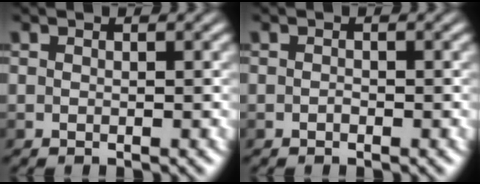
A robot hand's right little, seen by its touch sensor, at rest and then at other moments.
{"total": 0.6, "force": [-0.6, 0.1, 0.0], "torque": [0.002, 0.000, -0.011]}